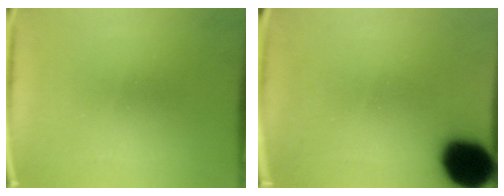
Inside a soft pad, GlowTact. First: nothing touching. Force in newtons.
{"total": 16.4}